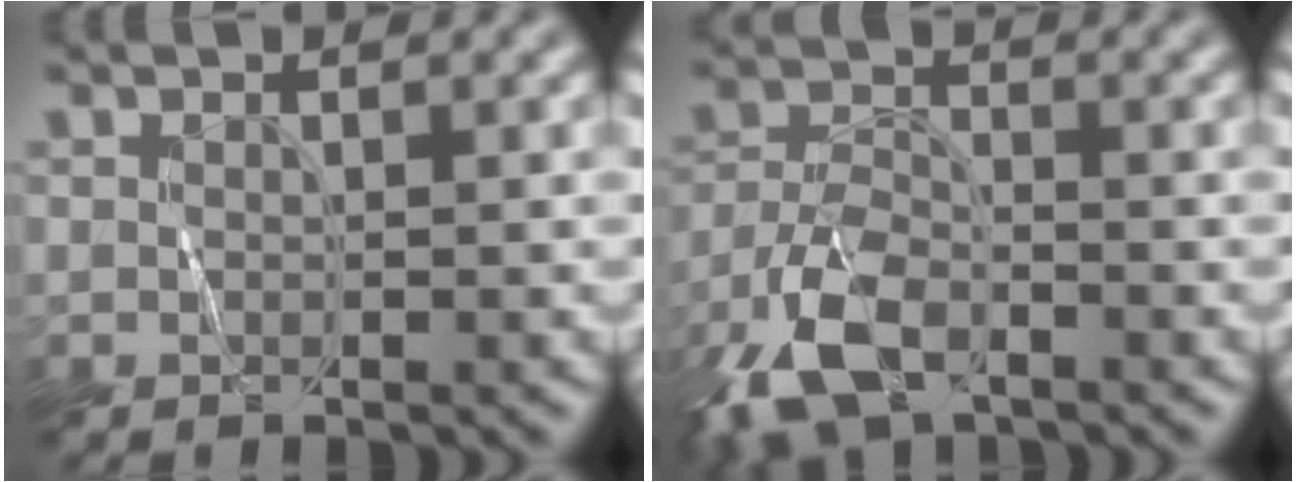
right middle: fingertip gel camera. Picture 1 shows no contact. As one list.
[{"total": 7.4, "force": [-5.2, 2.9, 4.5], "torque": [-0.103, -0.010, -0.110]}]